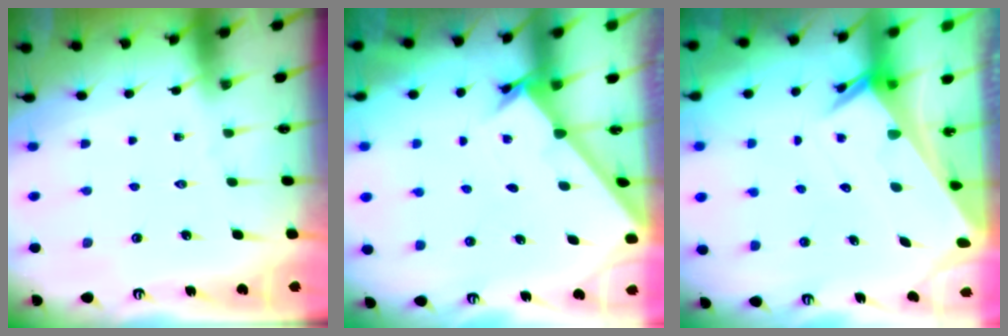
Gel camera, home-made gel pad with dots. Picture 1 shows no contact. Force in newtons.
{"total": 1.7, "press": 1.7, "slide": 0.1}
{"total": 3.6, "press": 3.6, "slide": 0.3}